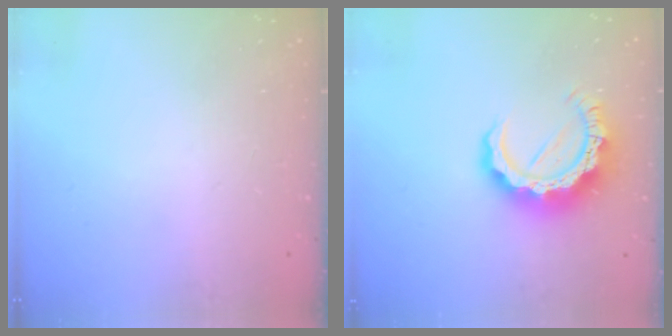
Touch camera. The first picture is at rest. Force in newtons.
{"total": 12.5, "press": 12.5, "slide": 1.2}